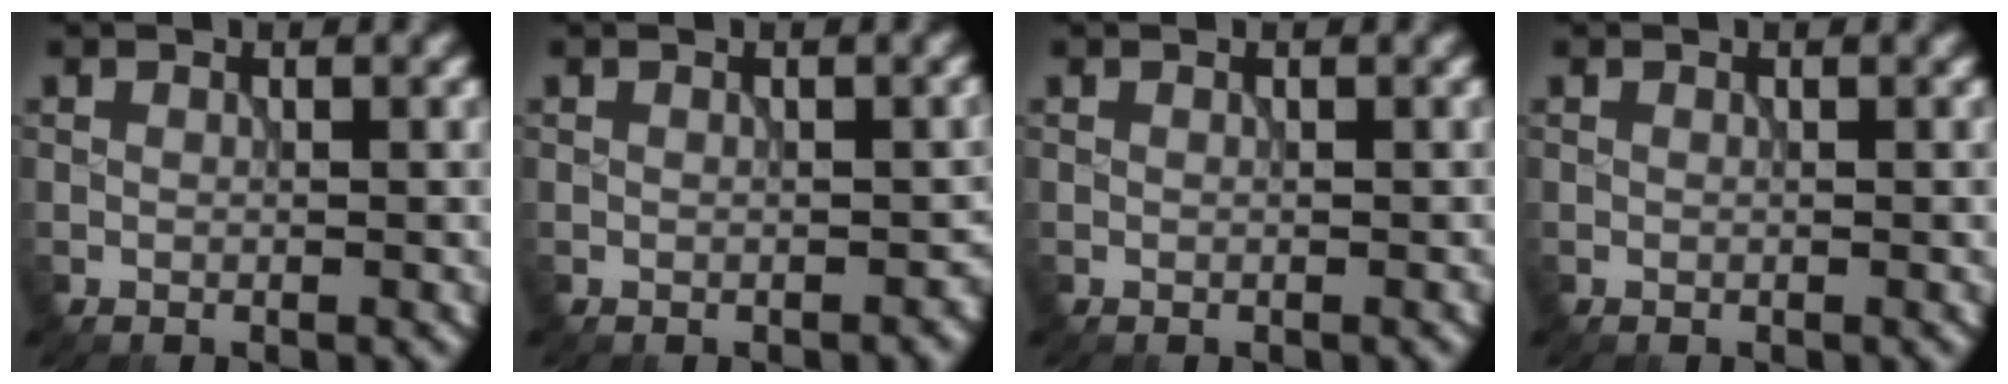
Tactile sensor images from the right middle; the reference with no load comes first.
{"total": 1.5, "force": [-0.4, 1.0, 1.0], "torque": [-0.013, -0.007, -0.003]}
{"total": 0.0}
{"total": 0.0}